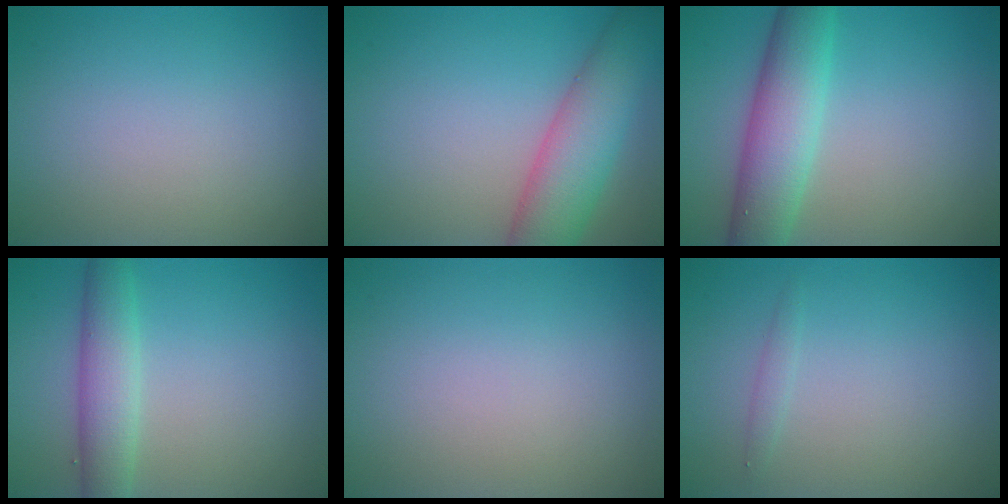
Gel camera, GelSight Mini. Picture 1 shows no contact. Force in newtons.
{"total": 6.4, "press": 6.4, "slide": 0.4}
{"total": 6.3, "press": 6.3, "slide": 0.3}
{"total": 3.8, "press": 3.8, "slide": 0.1}
{"total": 0.0}
{"total": 0.7, "press": 0.7, "slide": 0.0}